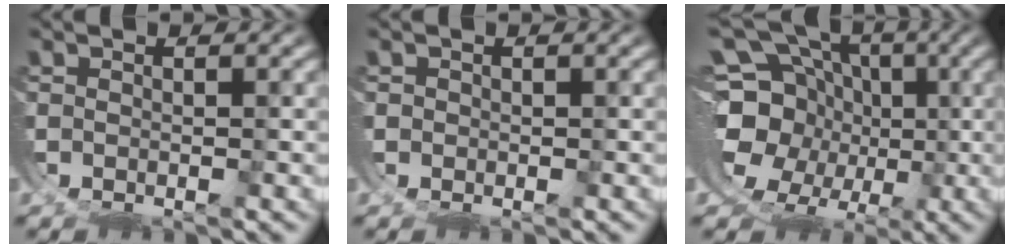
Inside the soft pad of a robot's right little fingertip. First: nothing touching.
{"total": 0.6, "force": [0.0, 0.6, -0.1], "torque": [-0.001, -0.003, 0.001]}
{"total": 13.7, "force": [0.4, 11.9, 6.8], "torque": [-0.148, -0.035, 0.003]}